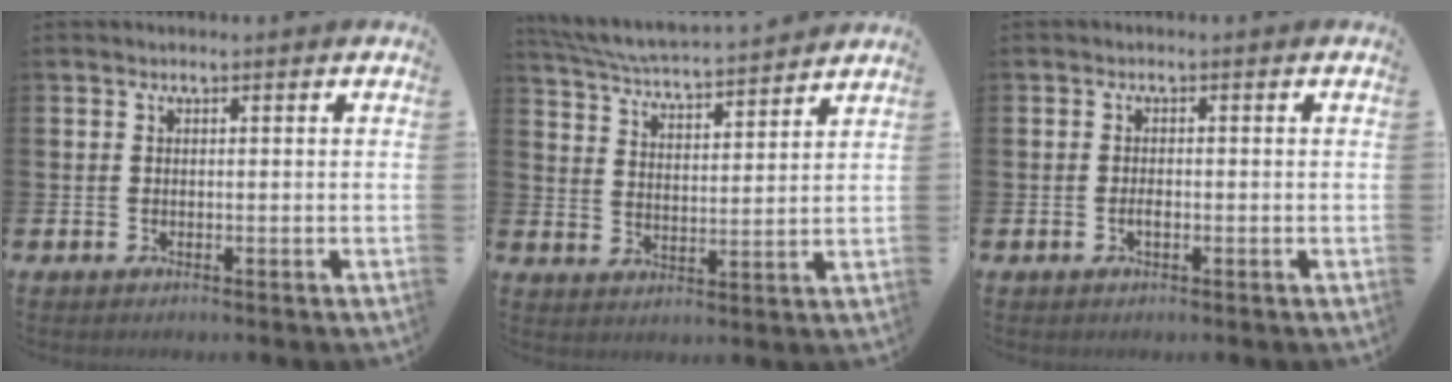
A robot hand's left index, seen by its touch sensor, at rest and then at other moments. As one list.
[{"total": 5.6, "force": [5.5, 0.0, 1.0], "torque": [-0.046, -0.041, 0.094]}, {"total": 1.2, "force": [-0.4, 0.5, 1.0], "torque": [-0.018, -0.002, -0.007]}]